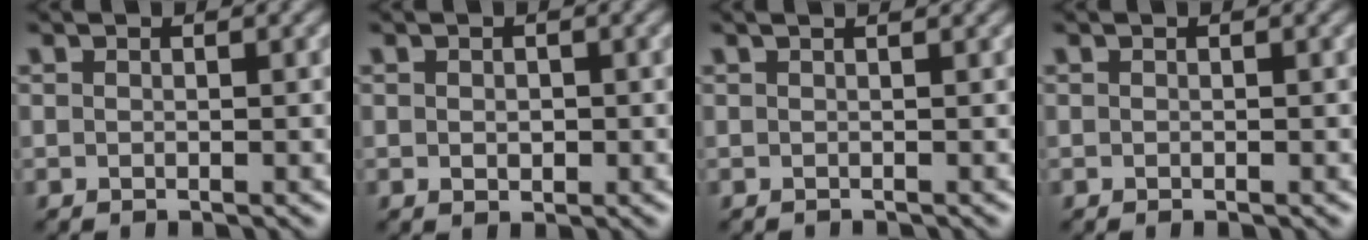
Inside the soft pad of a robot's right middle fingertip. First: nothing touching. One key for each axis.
{"total": 0.9, "fx": 0.0, "fy": 0.7, "fz": 0.5, "tx": -0.009, "ty": -0.001, "tz": 0.000}
{"total": 1.0, "fx": 0.3, "fy": 0.3, "fz": 0.9, "tx": -0.006, "ty": -0.002, "tz": -0.002}
{"total": 0.0}